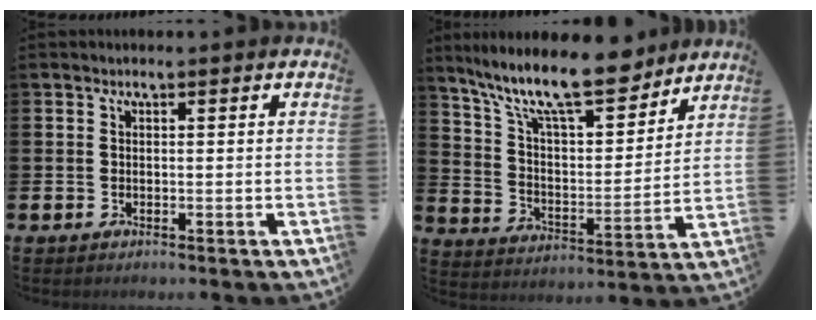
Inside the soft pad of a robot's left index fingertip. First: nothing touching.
{"total": 13.2, "force": [11.2, 3.2, 6.4], "torque": [-0.153, -0.063, 0.195]}